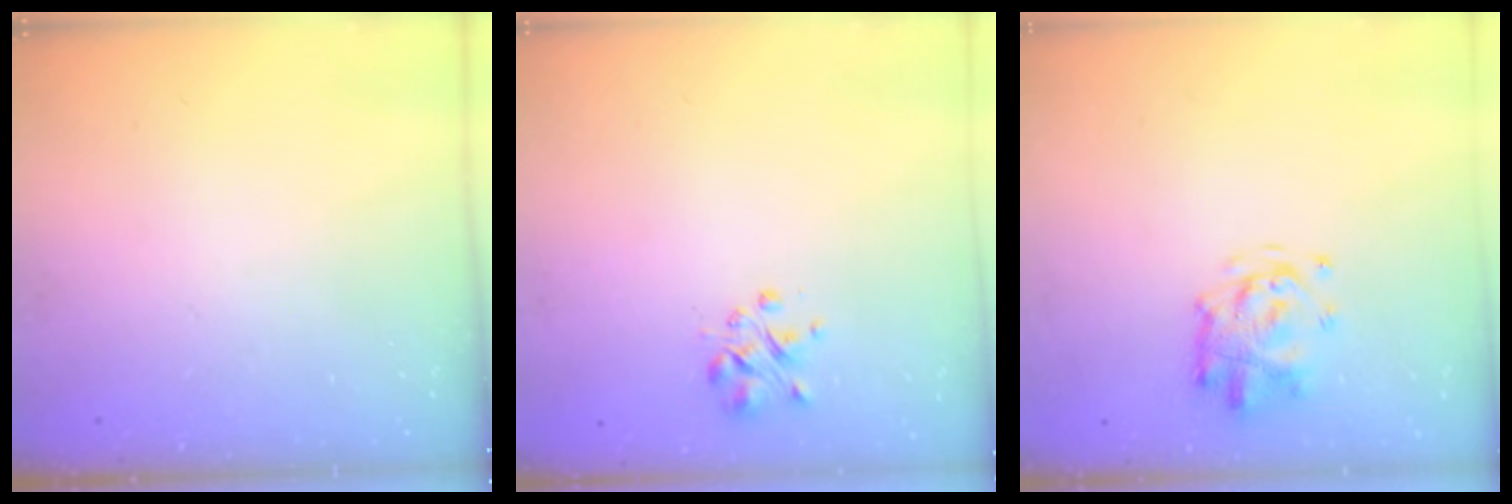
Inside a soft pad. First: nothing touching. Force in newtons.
{"total": 2.3, "press": 2.2, "slide": 0.4}
{"total": 3.8, "press": 3.8, "slide": 0.5}